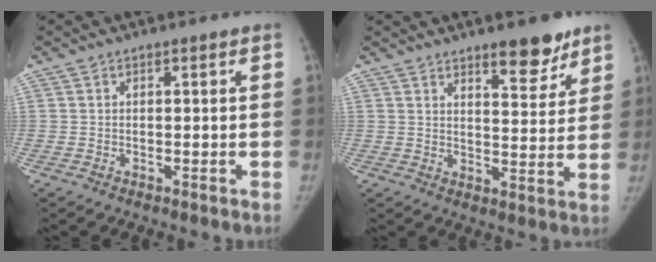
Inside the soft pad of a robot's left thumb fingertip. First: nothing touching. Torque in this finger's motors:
{"motor_torque": [0.39, -0.14, 0.64, -0.58, 0.09]}